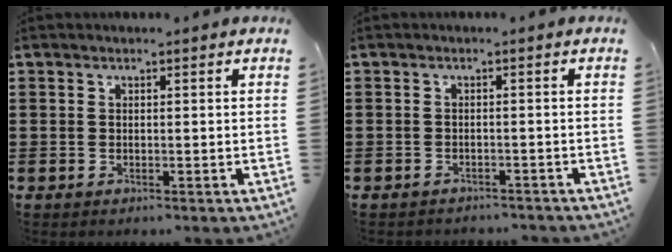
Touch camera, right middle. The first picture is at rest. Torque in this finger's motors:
{"motor_torque": [-0.07, 0.05, -0.20, -0.07]}